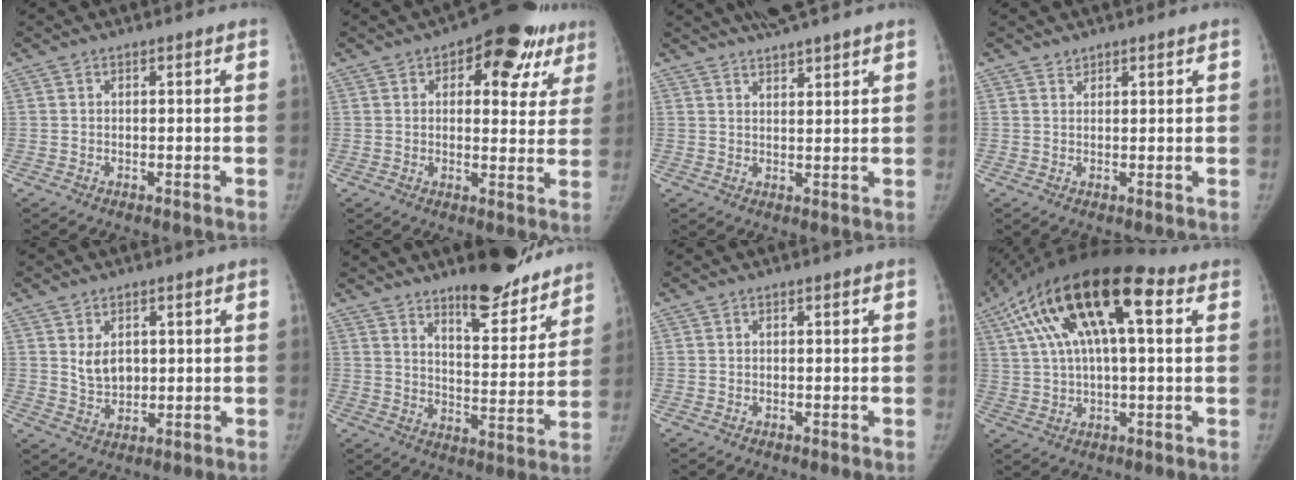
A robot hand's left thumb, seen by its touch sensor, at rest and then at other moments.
{"total": 16.1, "force": [8.0, 8.2, 11.3], "torque": [-0.081, -0.014, 0.095]}
{"total": 7.0, "force": [5.9, 0.7, 3.7], "torque": [-0.046, -0.001, 0.097]}
{"total": 1.1, "force": [1.0, 0.4, 0.0], "torque": [0.009, -0.008, 0.015]}
{"total": 5.3, "force": [1.4, 3.7, 3.5], "torque": [-0.043, -0.014, 0.034]}
{"total": 15.4, "force": [12.2, 4.4, 8.2], "torque": [-0.068, -0.092, 0.182]}
{"total": 0.0}
{"total": 21.7, "force": [7.9, 8.2, 18.4], "torque": [-0.337, 0.029, 0.128]}